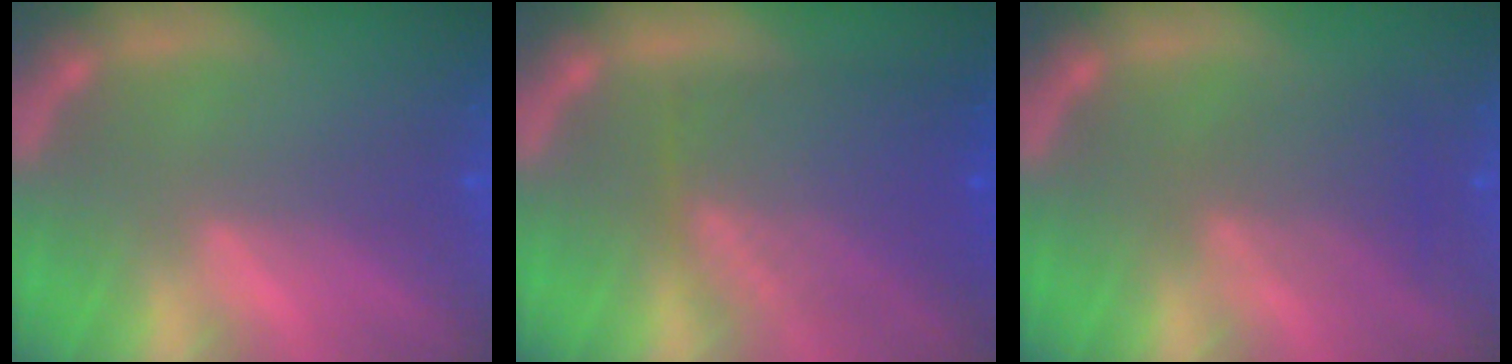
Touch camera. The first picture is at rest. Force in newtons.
{"total": 8.5}
{"total": 3.4}